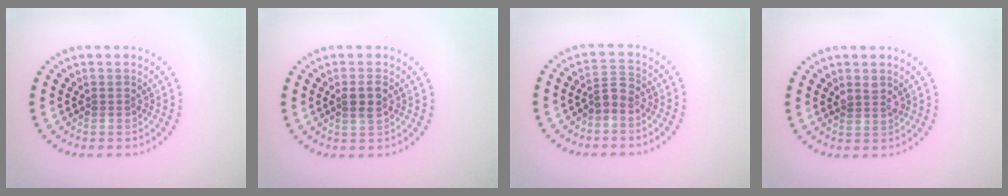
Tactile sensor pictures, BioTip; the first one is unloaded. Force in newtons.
{"total": 1.8, "press": 1.7, "slide": 0.6}
{"total": 1.7, "press": 1.4, "slide": 1.0}
{"total": 1.1, "press": 1.1, "slide": 0.4}